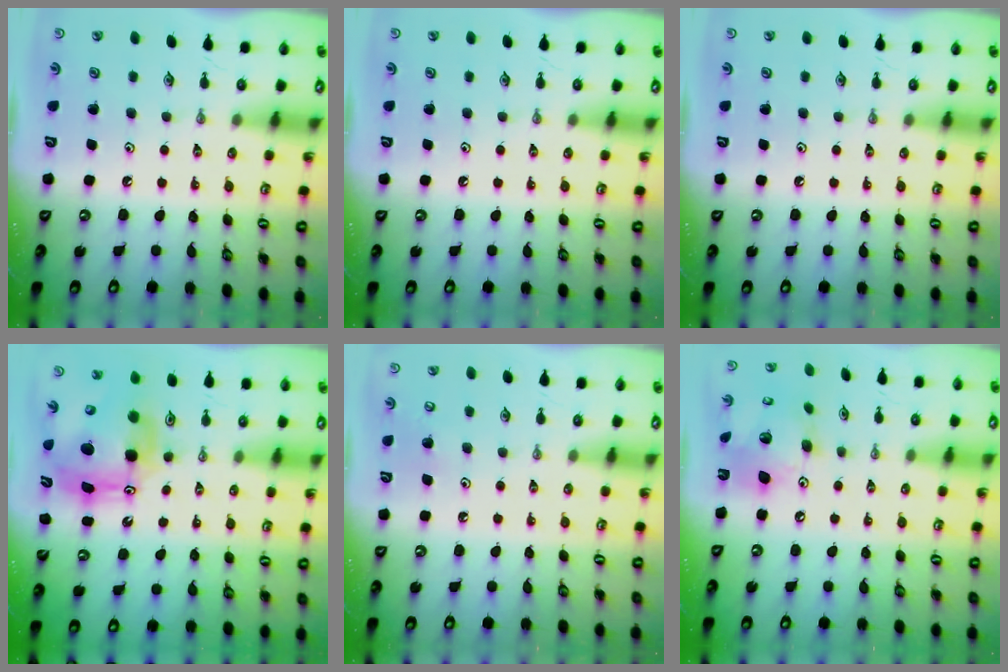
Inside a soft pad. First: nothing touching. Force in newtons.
{"total": 0.0}
{"total": 0.0}
{"total": 11.3, "press": 11.2, "slide": 1.1}
{"total": 4.8, "press": 4.7, "slide": 0.7}
{"total": 14.5, "press": 14.4, "slide": 1.5}